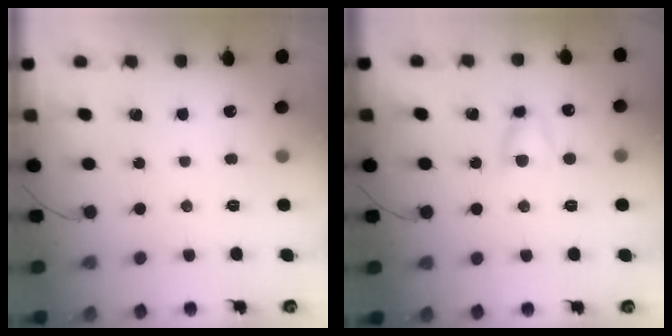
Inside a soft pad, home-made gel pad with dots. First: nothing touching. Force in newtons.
{"total": 4.7, "press": 4.6, "slide": 0.7}